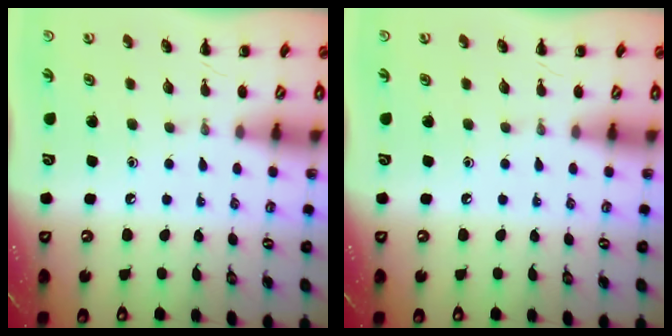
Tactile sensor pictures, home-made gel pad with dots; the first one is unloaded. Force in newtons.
{"total": 0.0}